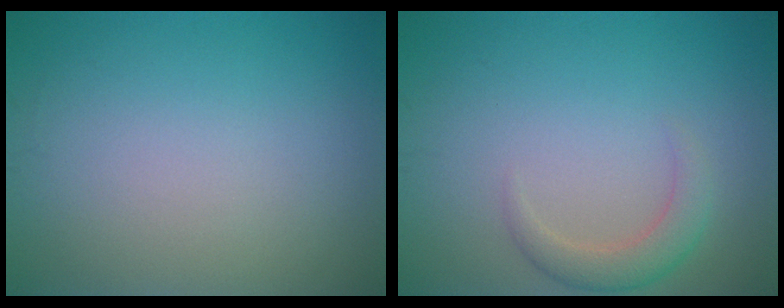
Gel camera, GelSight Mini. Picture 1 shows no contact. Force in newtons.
{"total": 2.4, "press": 2.4, "slide": 0.2}